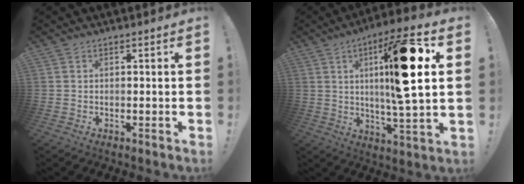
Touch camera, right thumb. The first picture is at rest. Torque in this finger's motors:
{"motor_torque": [2.09, 2.92, 0.40, 0.30, 0.17]}